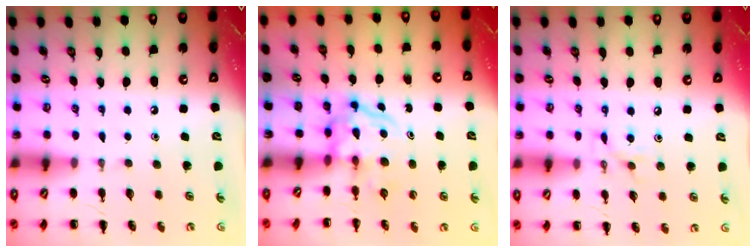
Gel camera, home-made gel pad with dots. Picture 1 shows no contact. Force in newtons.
{"total": 3.7, "press": 3.7, "slide": 0.4}
{"total": 5.2, "press": 5.1, "slide": 1.2}